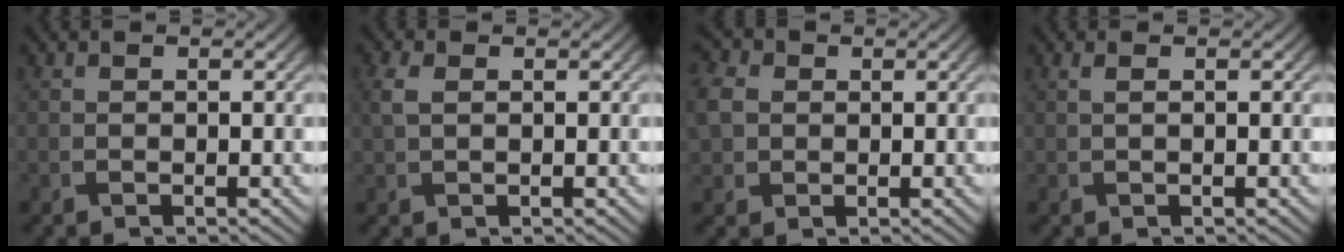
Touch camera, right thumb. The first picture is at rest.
{"total": 1.7, "force": [0.5, 1.0, 1.2], "torque": [-0.037, 0.001, 0.008]}
{"total": 5.1, "force": [0.5, 4.3, 2.7], "torque": [-0.095, 0.007, 0.002]}
{"total": 0.9, "force": [0.3, 0.1, 0.9], "torque": [-0.022, 0.005, 0.005]}